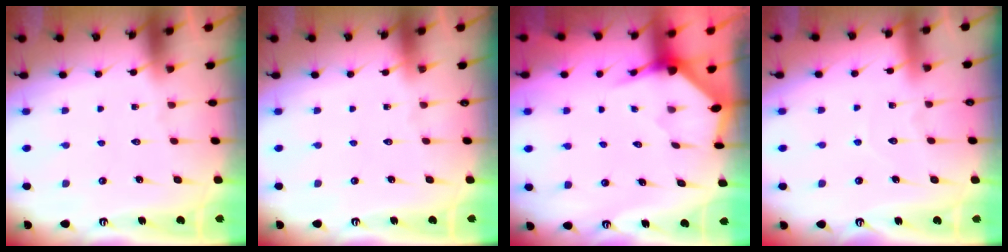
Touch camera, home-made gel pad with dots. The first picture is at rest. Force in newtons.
{"total": 0.0}
{"total": 3.3, "press": 3.3, "slide": 0.1}
{"total": 4.8, "press": 4.8, "slide": 0.5}